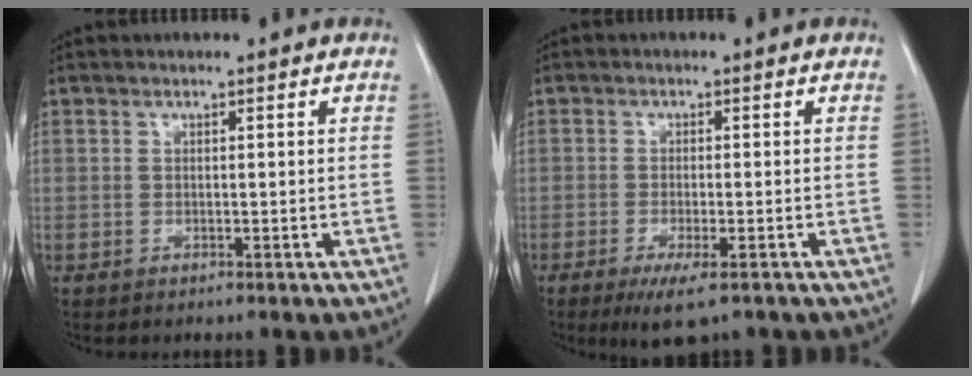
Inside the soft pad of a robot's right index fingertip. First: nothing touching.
{"total": 5.5, "force": [-3.5, 1.1, 4.1], "torque": [-0.066, -0.013, -0.050]}